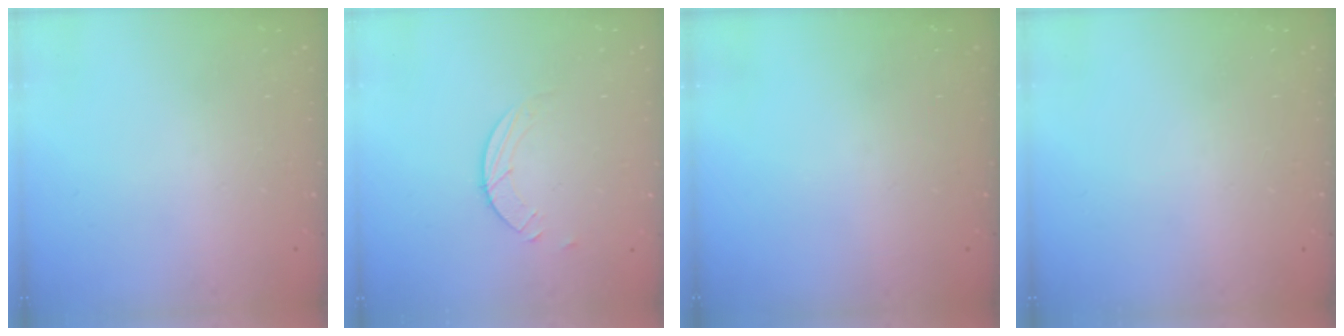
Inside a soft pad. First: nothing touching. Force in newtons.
{"total": 2.5, "press": 2.4, "slide": 0.2}
{"total": 0.0}
{"total": 0.0}